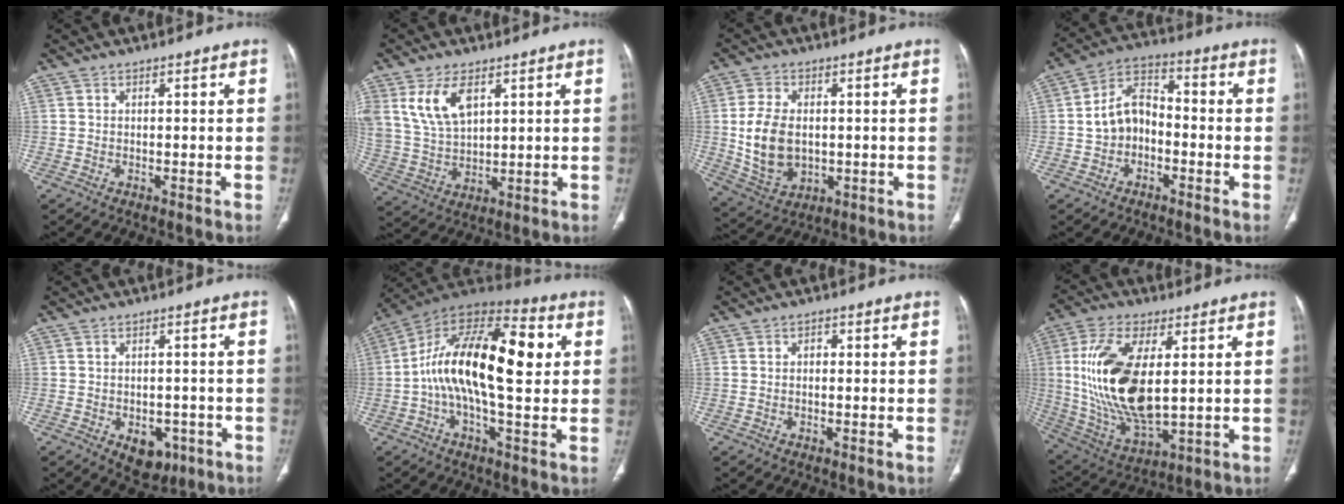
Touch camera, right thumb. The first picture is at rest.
{"total": 10.4, "force": [4.8, 5.7, 7.2], "torque": [-0.135, -0.014, 0.107]}
{"total": 11.5, "force": [-0.1, 7.8, 8.5], "torque": [-0.152, -0.005, 0.014]}
{"total": 9.0, "force": [-1.7, 6.5, 6.0], "torque": [-0.090, 0.039, -0.045]}
{"total": 6.5, "force": [-2.7, 4.4, 3.9], "torque": [-0.027, 0.012, -0.024]}
{"total": 22.1, "force": [1.8, 9.5, 19.9], "torque": [-0.326, 0.033, 0.016]}
{"total": 1.2, "force": [0.0, 0.8, 0.8], "torque": [-0.010, 0.006, -0.002]}
{"total": 20.1, "force": [2.6, 9.3, 17.6], "torque": [-0.355, -0.019, 0.060]}